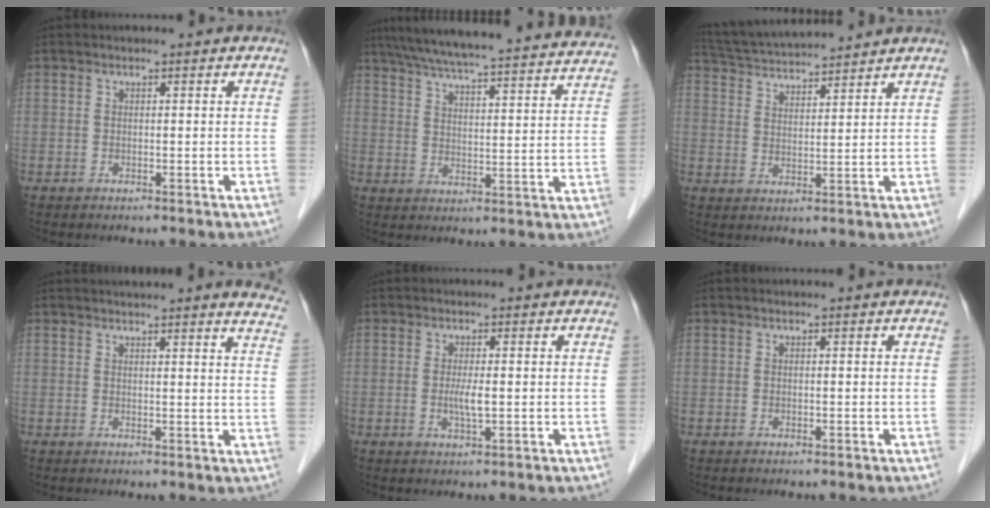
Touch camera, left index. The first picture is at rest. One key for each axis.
{"total": 32.0, "fx": 29.0, "fy": 2.9, "fz": 13.1, "tx": -0.215, "ty": -0.030, "tz": 0.365}
{"total": 11.3, "fx": 10.7, "fy": 0.0, "fz": 3.6, "tx": -0.078, "ty": 0.026, "tz": 0.179}
{"total": 11.5, "fx": 10.6, "fy": 0.6, "fz": 4.4, "tx": -0.036, "ty": -0.029, "tz": 0.096}
{"total": 2.5, "fx": -0.2, "fy": 0.3, "fz": 2.5, "tx": -0.053, "ty": -0.006, "tz": -0.004}
{"total": 0.0}